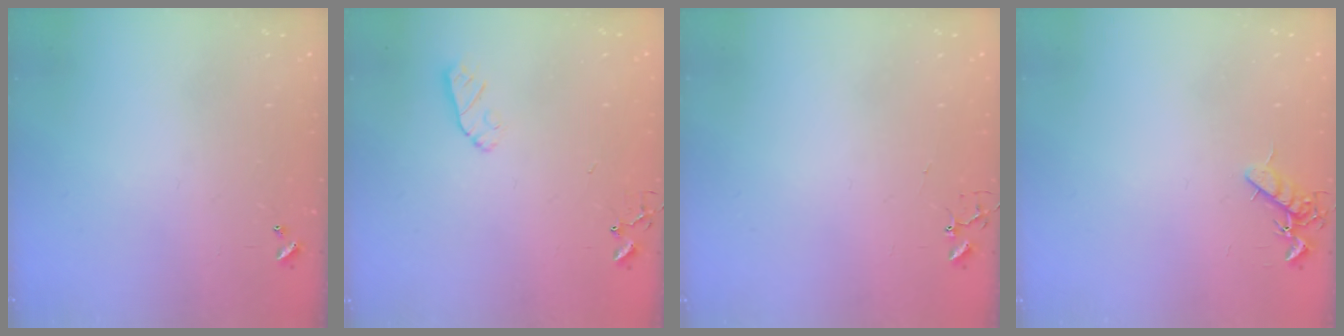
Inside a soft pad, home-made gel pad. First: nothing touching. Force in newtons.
{"total": 5.0, "press": 5.0, "slide": 0.5}
{"total": 3.2, "press": 3.2, "slide": 0.3}
{"total": 7.7, "press": 7.7, "slide": 1.1}